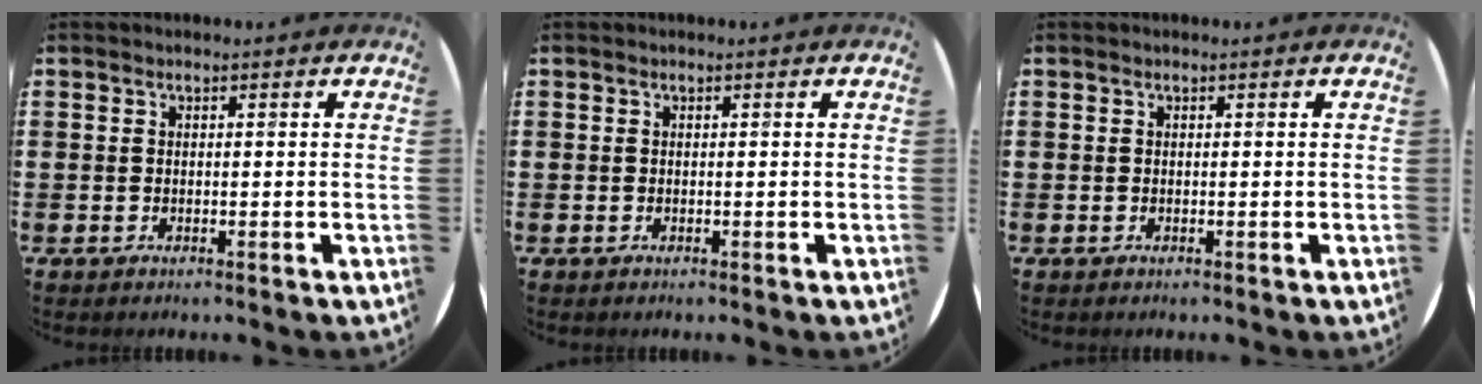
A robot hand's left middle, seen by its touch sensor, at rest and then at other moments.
{"total": 0.0}
{"total": 0.0}